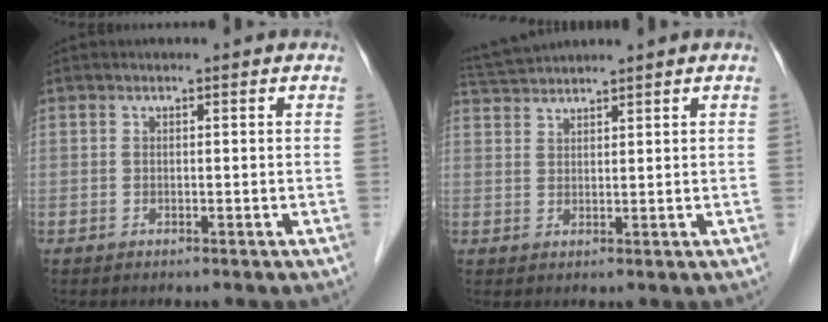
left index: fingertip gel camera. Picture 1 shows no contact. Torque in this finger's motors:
{"motor_torque": [-0.17, -0.12, 0.02, 0.00]}